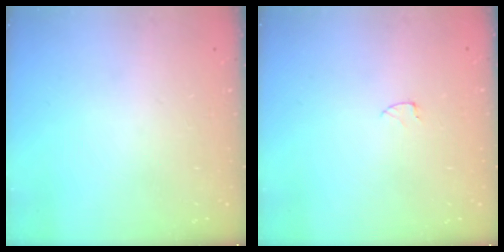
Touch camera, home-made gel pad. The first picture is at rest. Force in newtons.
{"total": 2.6, "press": 2.6, "slide": 0.2}